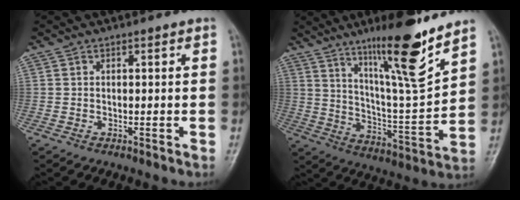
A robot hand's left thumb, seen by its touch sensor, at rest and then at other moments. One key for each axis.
{"total": 17.1, "fx": 11.7, "fy": 1.7, "fz": 12.4, "tx": -0.186, "ty": -0.081, "tz": 0.201}